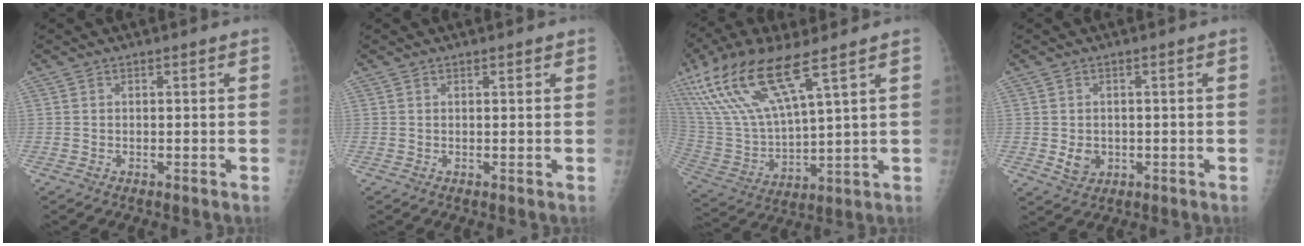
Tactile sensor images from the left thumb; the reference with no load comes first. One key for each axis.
{"total": 0.7, "fx": 0.6, "fy": 0.2, "fz": 0.3, "tx": -0.004, "ty": -0.002, "tz": 0.009}
{"total": 19.0, "fx": 10.9, "fy": 4.7, "fz": 14.8, "tx": -0.318, "ty": -0.030, "tz": 0.225}
{"total": 3.4, "fx": -0.3, "fy": 2.8, "fz": 1.8, "tx": -0.020, "ty": -0.002, "tz": 0.005}